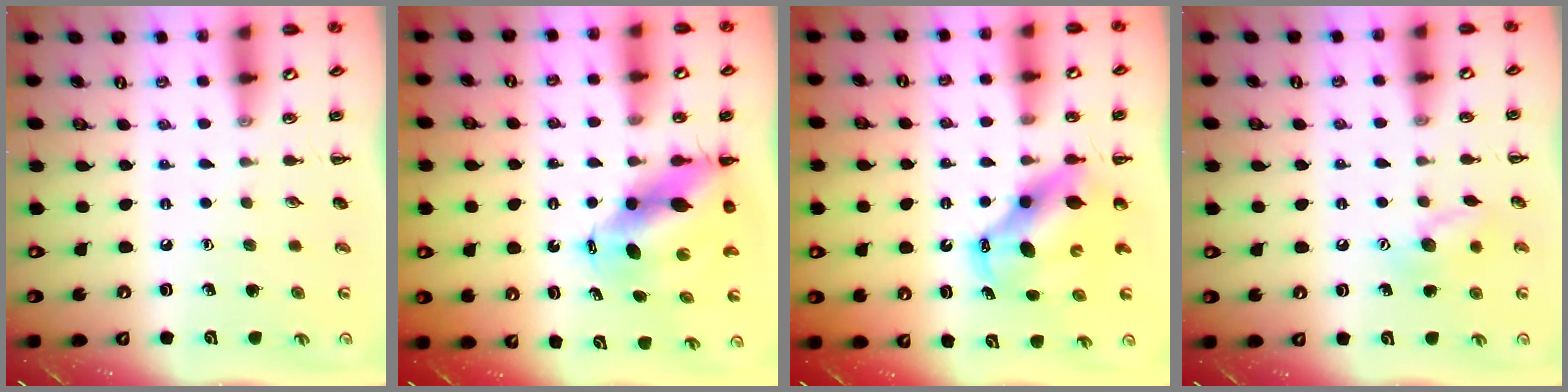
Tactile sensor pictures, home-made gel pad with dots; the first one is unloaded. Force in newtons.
{"total": 10.8, "press": 10.5, "slide": 2.6}
{"total": 7.4, "press": 7.2, "slide": 1.7}
{"total": 10.0, "press": 9.9, "slide": 1.7}